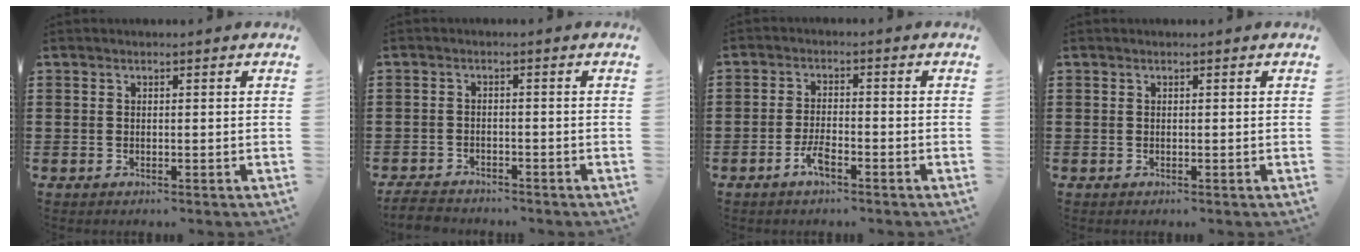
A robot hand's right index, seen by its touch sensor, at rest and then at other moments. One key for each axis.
{"total": 2.8, "fx": -2.7, "fy": 0.5, "fz": 0.4, "tx": -0.017, "ty": -0.001, "tz": -0.058}
{"total": 3.7, "fx": -2.2, "fy": 1.1, "fz": 2.8, "tx": -0.068, "ty": -0.002, "tz": -0.048}
{"total": 0.0}